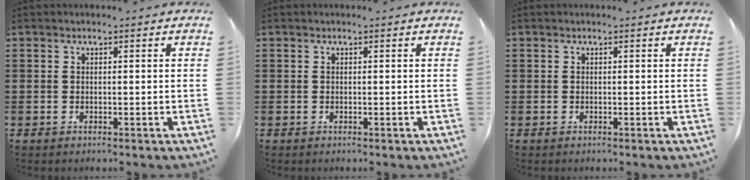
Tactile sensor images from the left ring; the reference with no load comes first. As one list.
[{"total": 0.0}, {"total": 0.0}]